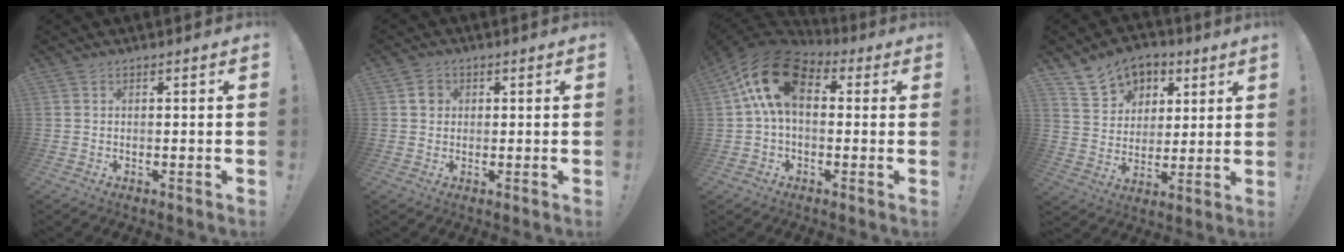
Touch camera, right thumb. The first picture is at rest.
{"total": 2.7, "force": [0.5, 2.5, 0.9], "torque": [0.002, 0.000, 0.004]}
{"total": 16.0, "force": [4.5, 9.5, 12.2], "torque": [-0.226, -0.003, 0.078]}
{"total": 11.3, "force": [6.9, 8.3, 3.2], "torque": [-0.046, -0.046, 0.137]}